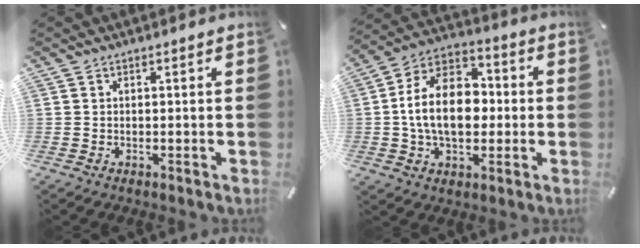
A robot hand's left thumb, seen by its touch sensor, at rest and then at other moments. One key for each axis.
{"total": 15.9, "fx": -0.9, "fy": 10.9, "fz": 11.5, "tx": -0.221, "ty": 0.013, "tz": -0.020}